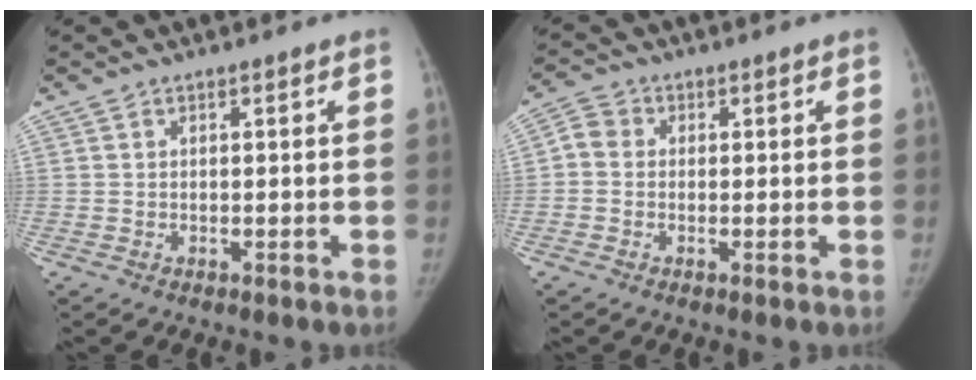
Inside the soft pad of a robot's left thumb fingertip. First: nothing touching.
{"total": 3.5, "force": [0.0, 3.1, 1.7], "torque": [-0.024, 0.007, -0.011]}